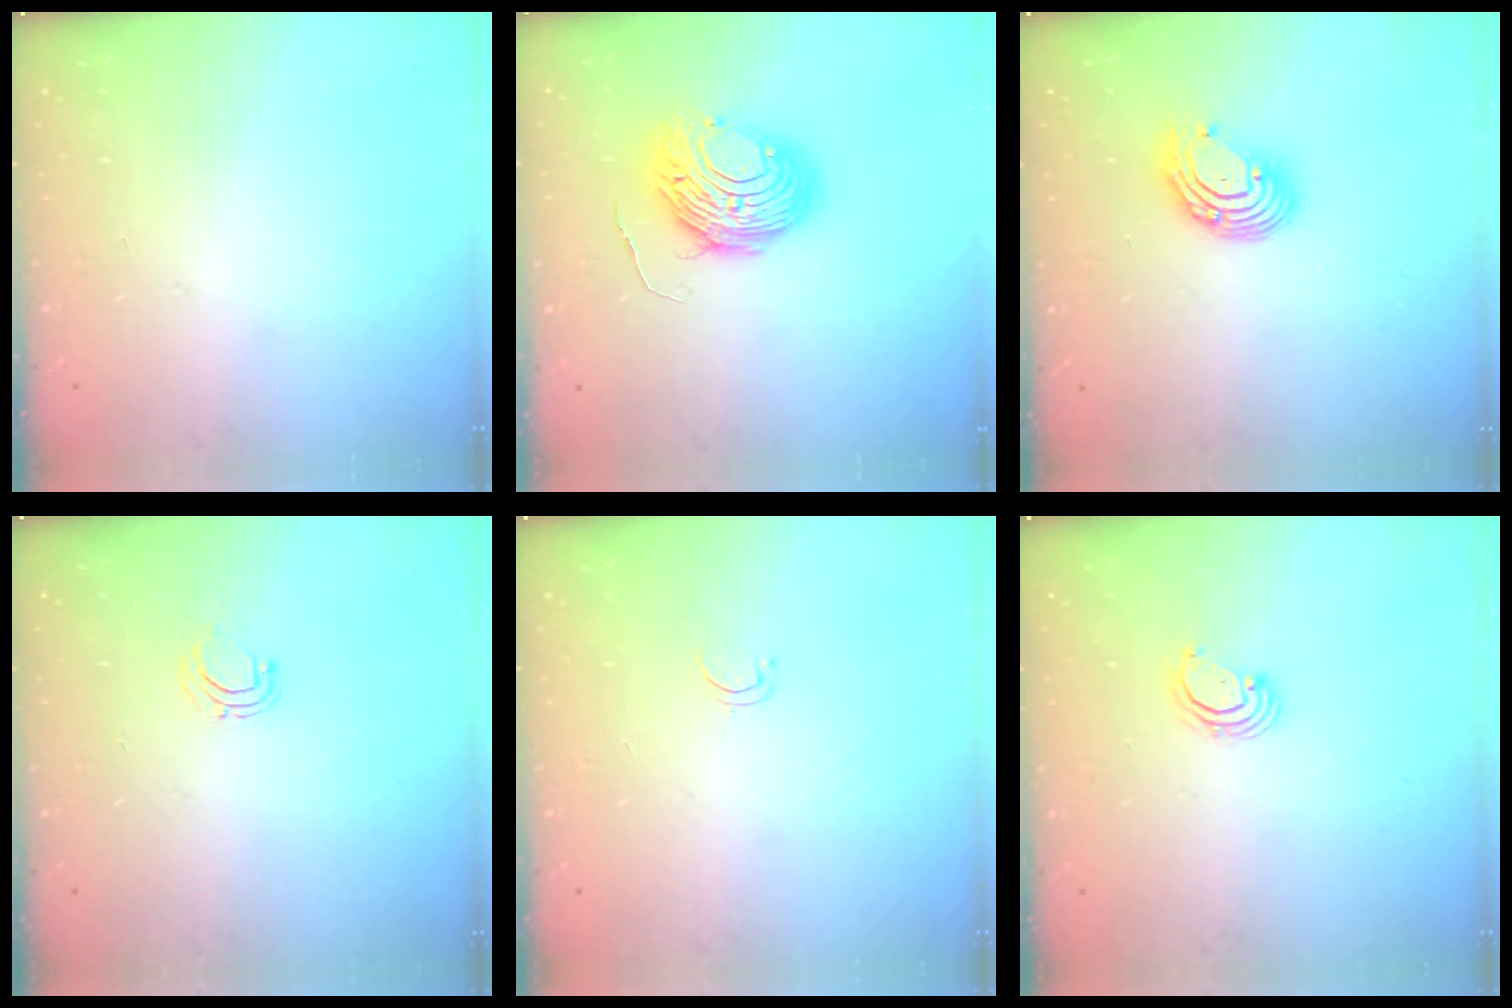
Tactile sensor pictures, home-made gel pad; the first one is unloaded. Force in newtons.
{"total": 10.9, "press": 10.8, "slide": 1.1}
{"total": 8.9, "press": 8.8, "slide": 0.8}
{"total": 4.9, "press": 4.8, "slide": 0.5}
{"total": 3.3, "press": 3.2, "slide": 0.2}
{"total": 2.8, "press": 2.8, "slide": 0.3}